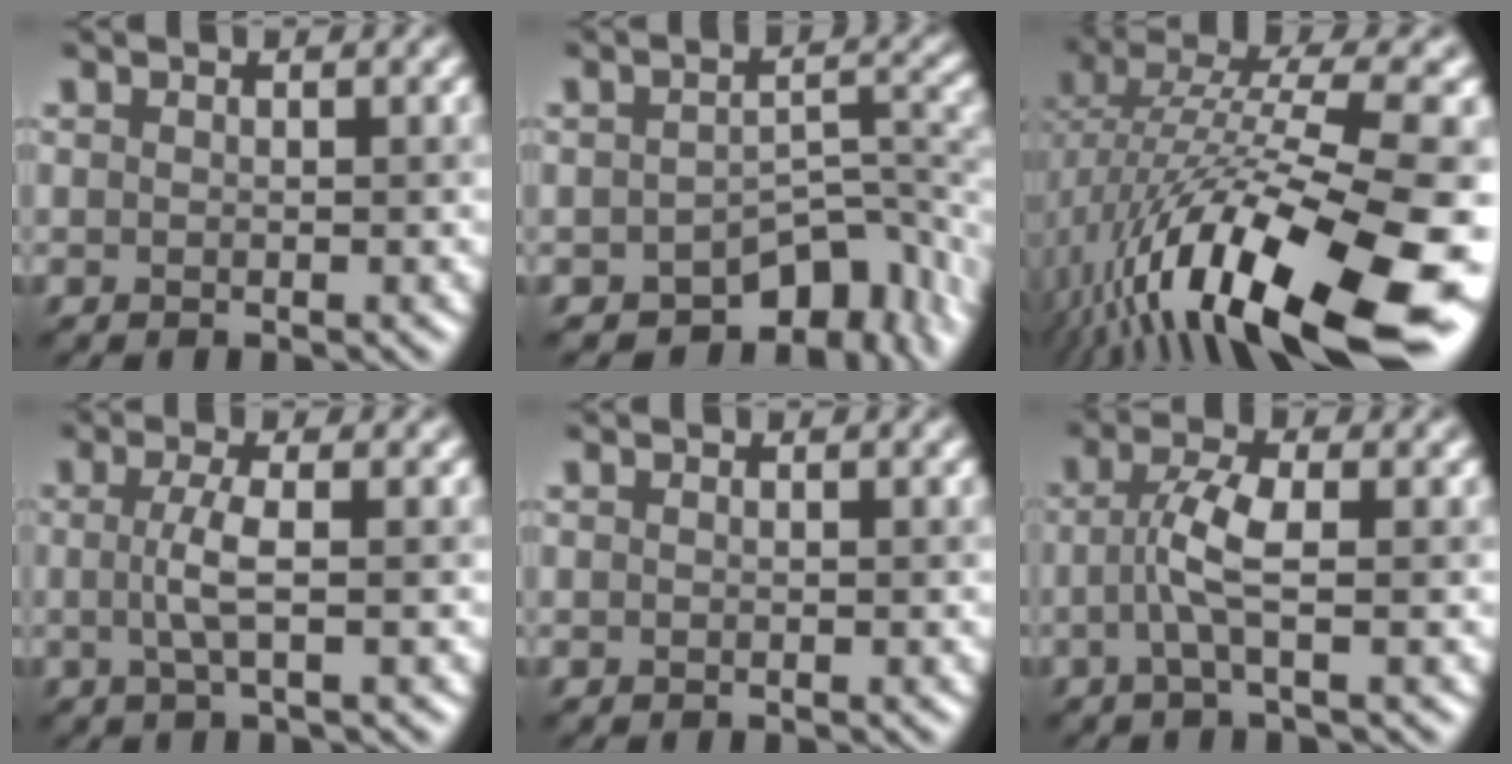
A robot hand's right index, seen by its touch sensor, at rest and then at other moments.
{"total": 8.7, "force": [-5.6, 4.2, 5.1], "torque": [-0.043, -0.002, -0.080]}
{"total": 17.0, "force": [-5.6, 5.3, 15.2], "torque": [-0.270, 0.016, -0.091]}
{"total": 2.6, "force": [0.0, 0.6, 2.6], "torque": [-0.048, 0.007, -0.001]}
{"total": 0.0}
{"total": 3.1, "force": [-0.4, 0.4, 3.0], "torque": [-0.063, 0.015, -0.010]}